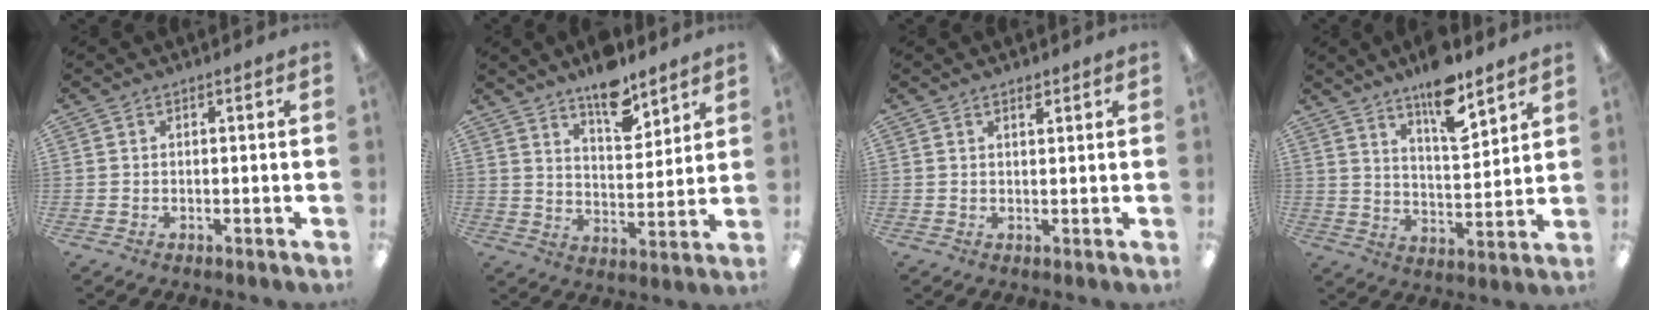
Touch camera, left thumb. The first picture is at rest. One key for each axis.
{"total": 10.5, "fx": 8.4, "fy": 4.1, "fz": 4.7, "tx": -0.062, "ty": -0.055, "tz": 0.148}
{"total": 1.6, "fx": 1.3, "fy": 0.6, "fz": 0.7, "tx": -0.008, "ty": -0.004, "tz": 0.023}
{"total": 12.7, "fx": 9.5, "fy": 3.9, "fz": 7.4, "tx": -0.112, "ty": -0.057, "tz": 0.161}